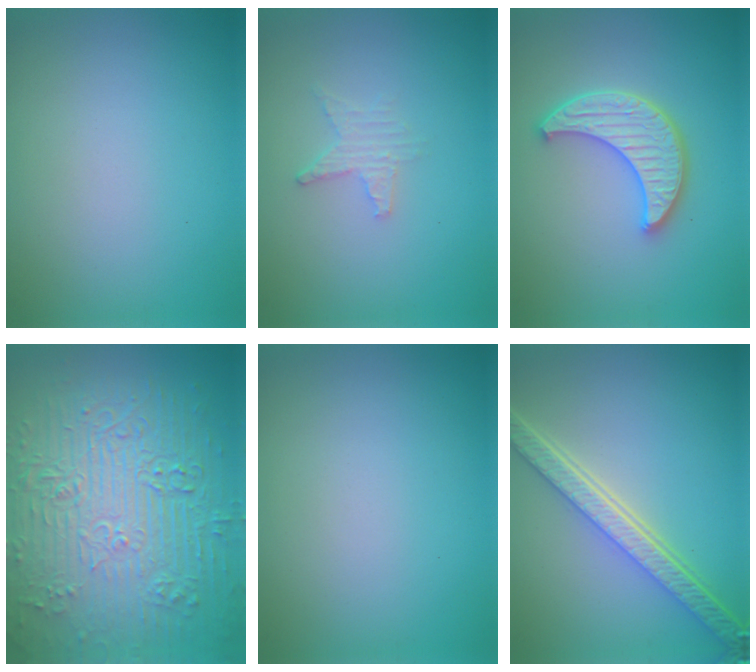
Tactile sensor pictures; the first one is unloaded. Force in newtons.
{"total": 1.5, "press": 1.4, "slide": 0.3}
{"total": 4.6, "press": 4.0, "slide": 2.3}
{"total": 12.0, "press": 7.9, "slide": 9.0}
{"total": 0.0}
{"total": 6.0, "press": 4.6, "slide": 3.8}